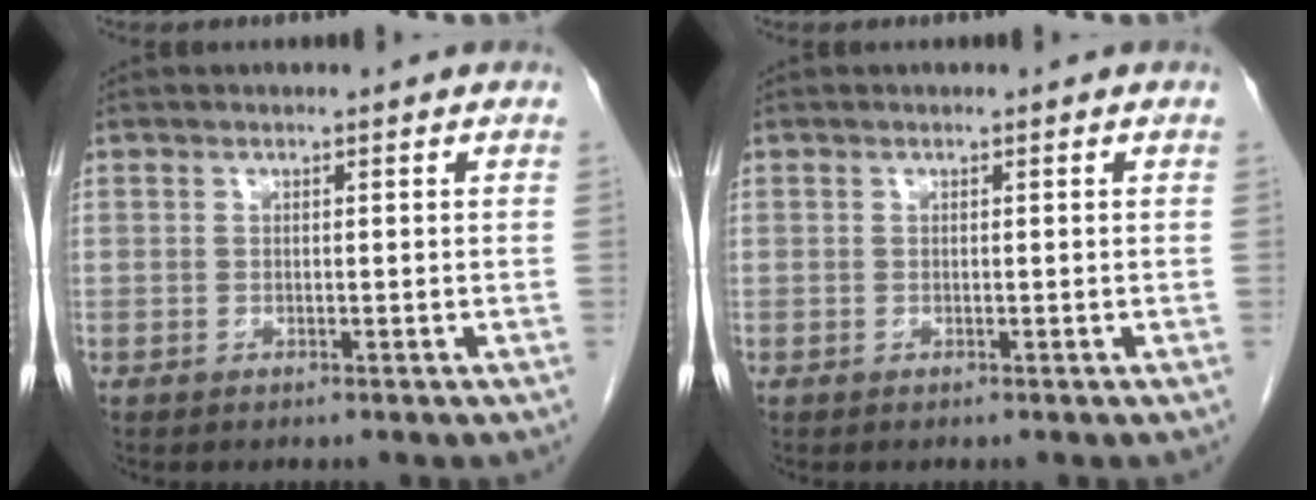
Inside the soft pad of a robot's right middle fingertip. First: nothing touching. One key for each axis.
{"total": 0.0}